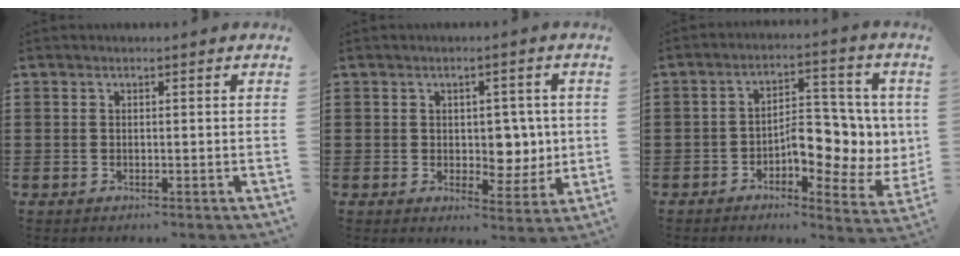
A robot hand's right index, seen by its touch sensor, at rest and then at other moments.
{"total": 4.9, "force": [0.8, 3.9, 2.8], "torque": [-0.035, 0.001, 0.007]}
{"total": 7.9, "force": [-0.8, 4.6, 6.3], "torque": [-0.090, 0.000, -0.021]}